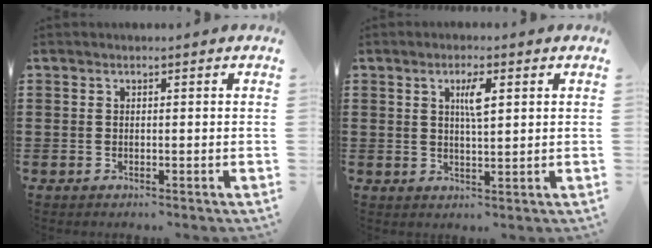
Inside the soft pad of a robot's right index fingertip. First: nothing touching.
{"total": 3.6, "force": [1.2, 0.8, 3.3], "torque": [-0.060, 0.005, 0.015]}